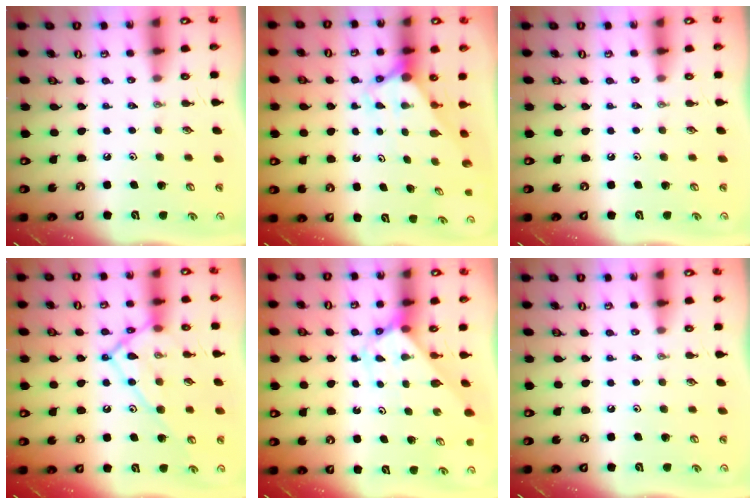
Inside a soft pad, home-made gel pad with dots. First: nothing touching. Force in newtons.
{"total": 2.6, "press": 2.6, "slide": 0.0}
{"total": 0.0}
{"total": 14.8, "press": 14.7, "slide": 1.5}
{"total": 2.8, "press": 2.8, "slide": 0.1}
{"total": 0.0}